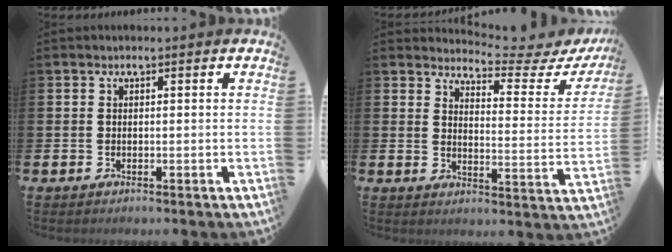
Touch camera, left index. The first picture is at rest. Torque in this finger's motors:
{"motor_torque": [-0.14, -0.37, 0.03, -0.01]}